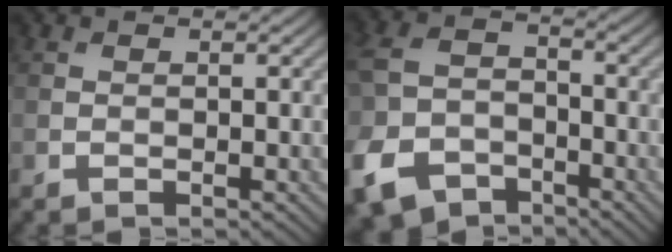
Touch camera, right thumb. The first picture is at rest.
{"total": 10.5, "force": [-6.0, 7.0, 5.0], "torque": [-0.145, -0.036, -0.122]}